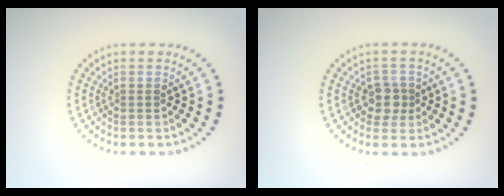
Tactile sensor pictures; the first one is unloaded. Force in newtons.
{"total": 2.1, "press": 1.8, "slide": 1.0}